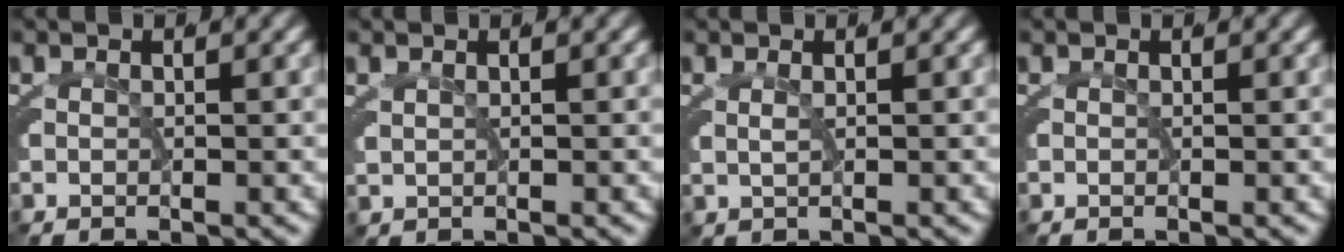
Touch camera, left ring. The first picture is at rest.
{"total": 0.8, "force": [0.8, -0.1, 0.2], "torque": [-0.001, -0.001, 0.022]}
{"total": 0.6, "force": [0.5, 0.0, 0.4], "torque": [-0.011, -0.005, 0.015]}
{"total": 0.0}